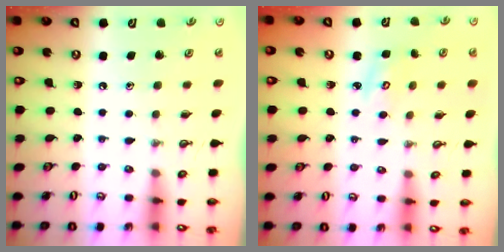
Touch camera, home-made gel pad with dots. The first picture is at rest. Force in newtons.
{"total": 3.8, "press": 3.8, "slide": 0.4}